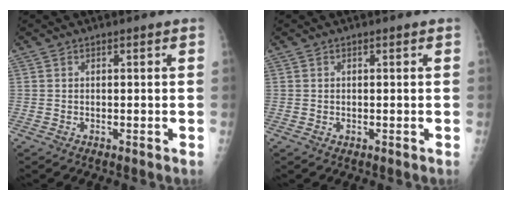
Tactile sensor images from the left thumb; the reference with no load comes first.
{"total": 0.7, "force": [0.2, 0.5, 0.4], "torque": [-0.001, -0.001, 0.002]}